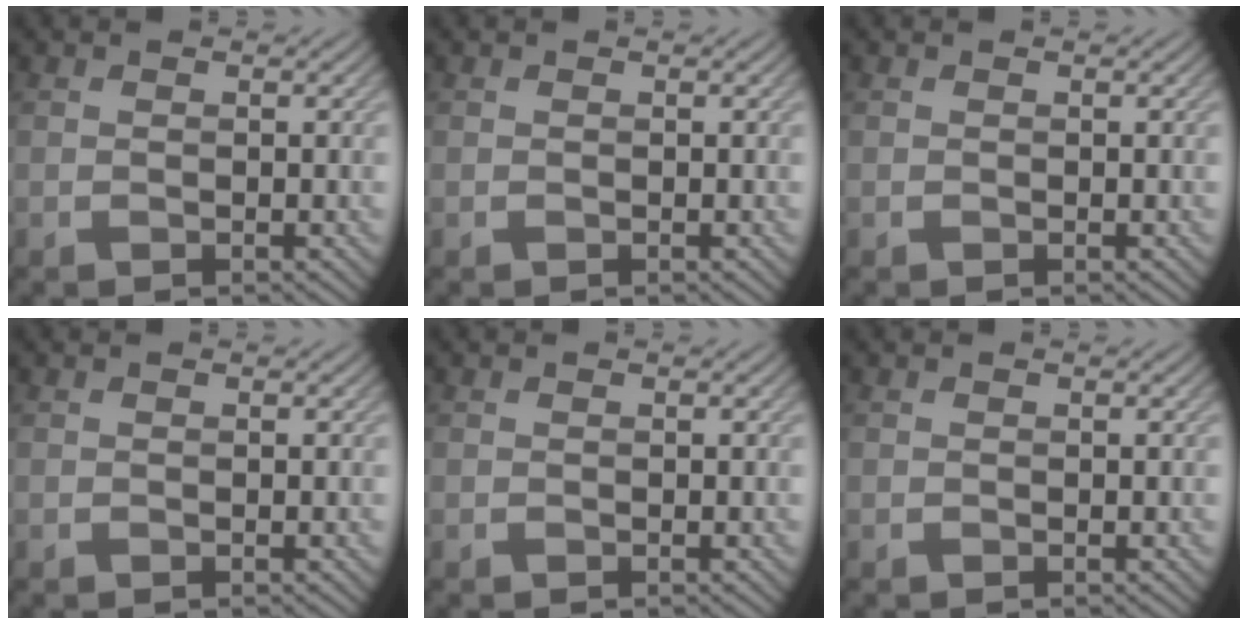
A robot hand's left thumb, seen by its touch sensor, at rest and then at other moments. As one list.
[{"total": 0.0}, {"total": 0.0}, {"total": 0.0}, {"total": 0.0}, {"total": 0.0}]